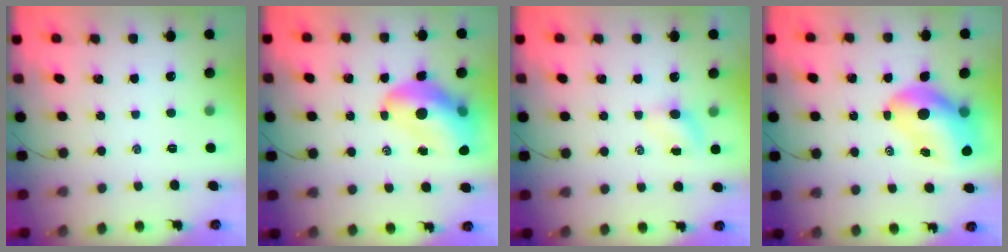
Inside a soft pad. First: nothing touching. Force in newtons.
{"total": 14.8, "press": 14.1, "slide": 4.4}
{"total": 4.2, "press": 4.1, "slide": 1.1}
{"total": 12.3, "press": 11.7, "slide": 3.9}